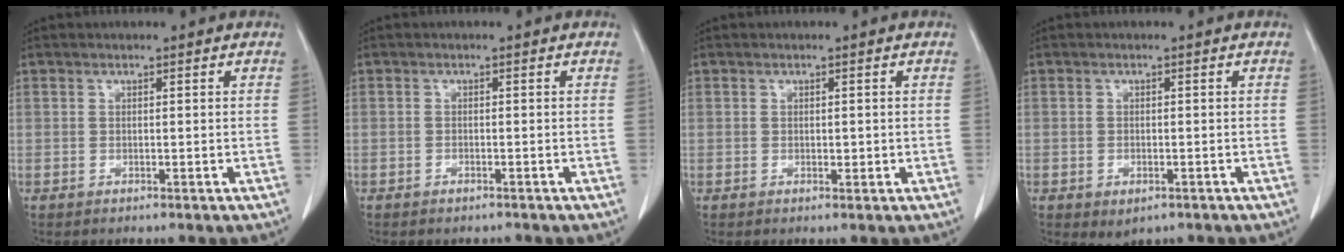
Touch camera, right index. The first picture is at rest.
{"total": 1.0, "force": [-1.0, 0.4, 0.2], "torque": [-0.005, 0.000, -0.013]}
{"total": 1.1, "force": [-0.1, 0.7, 0.8], "torque": [-0.010, -0.001, 0.000]}
{"total": 2.6, "force": [-1.3, 1.6, 1.6], "torque": [-0.021, -0.002, -0.006]}